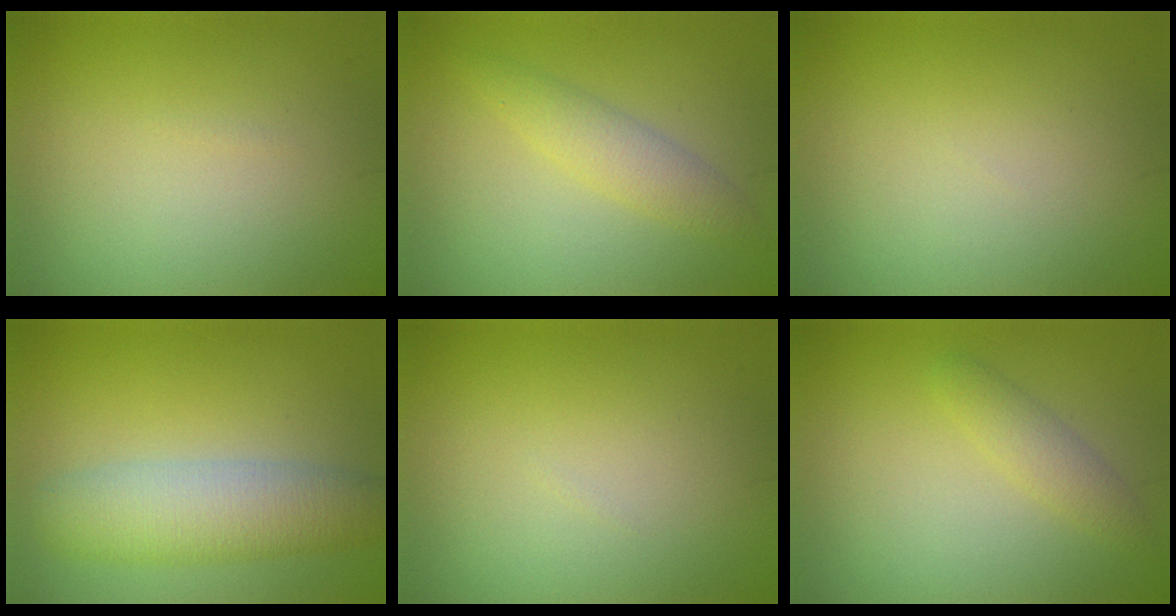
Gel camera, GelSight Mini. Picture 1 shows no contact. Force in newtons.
{"total": 2.7, "press": 2.7, "slide": 0.1}
{"total": 0.0}
{"total": 5.7, "press": 5.7, "slide": 0.3}
{"total": 0.0}
{"total": 1.9, "press": 1.9, "slide": 0.1}